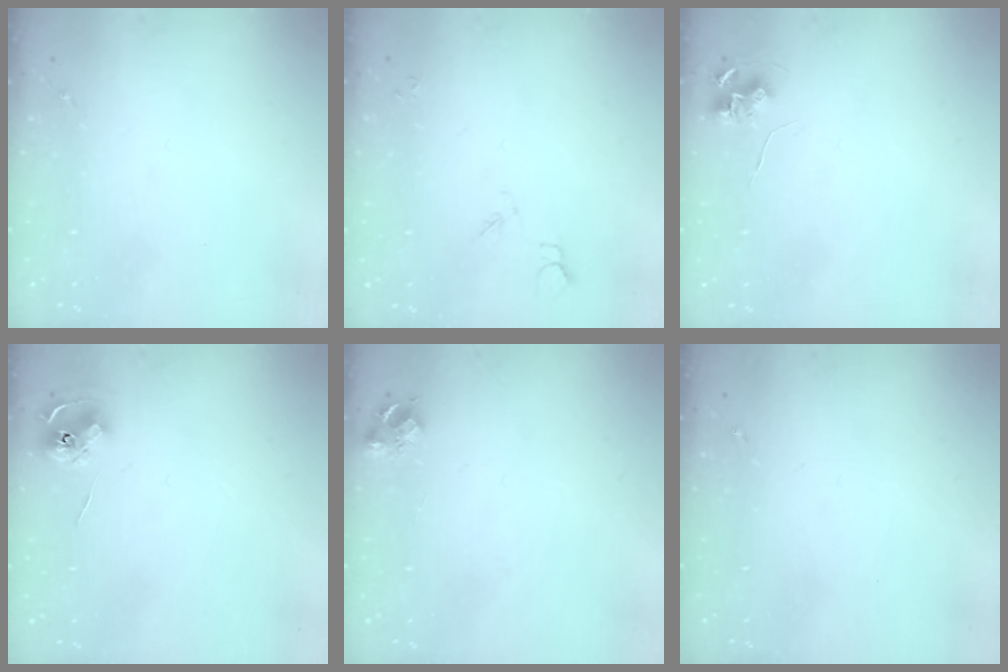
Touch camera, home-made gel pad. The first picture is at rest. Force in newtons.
{"total": 3.9, "press": 3.9, "slide": 0.7}
{"total": 6.0, "press": 6.0, "slide": 0.4}
{"total": 6.6, "press": 6.6, "slide": 0.3}
{"total": 7.3, "press": 7.2, "slide": 0.8}
{"total": 0.0}